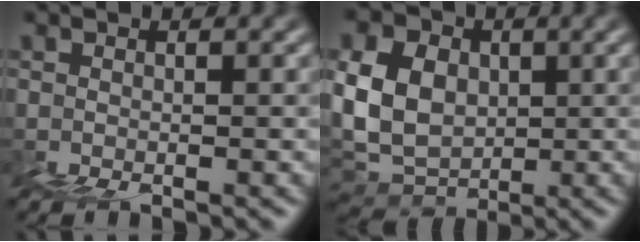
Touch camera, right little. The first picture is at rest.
{"total": 6.0, "force": [2.2, 4.5, 3.3], "torque": [-0.079, 0.009, 0.042]}